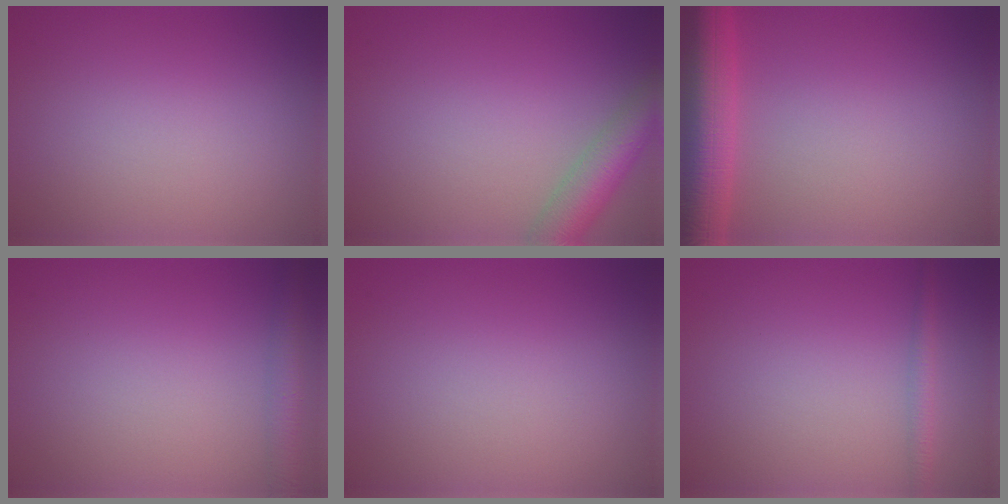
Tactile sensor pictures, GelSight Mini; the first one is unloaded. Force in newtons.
{"total": 4.7, "press": 4.7, "slide": 0.2}
{"total": 8.9, "press": 8.9, "slide": 0.3}
{"total": 2.6, "press": 2.6, "slide": 0.1}
{"total": 0.0}
{"total": 1.4, "press": 1.4, "slide": 0.1}